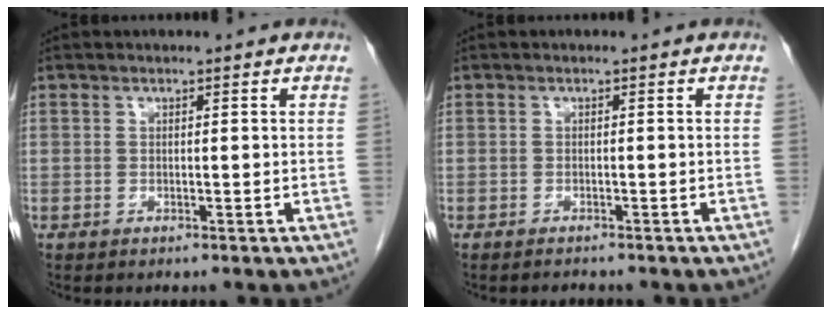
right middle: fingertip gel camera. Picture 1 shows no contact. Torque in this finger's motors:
{"motor_torque": [-0.31, 0.16, 0.01, -0.01]}